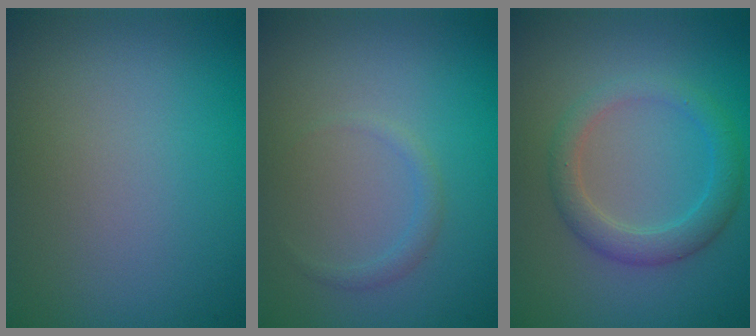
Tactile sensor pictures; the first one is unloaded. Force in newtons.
{"total": 0.9, "press": 0.9, "slide": 0.1}
{"total": 3.0, "press": 3.0, "slide": 0.2}